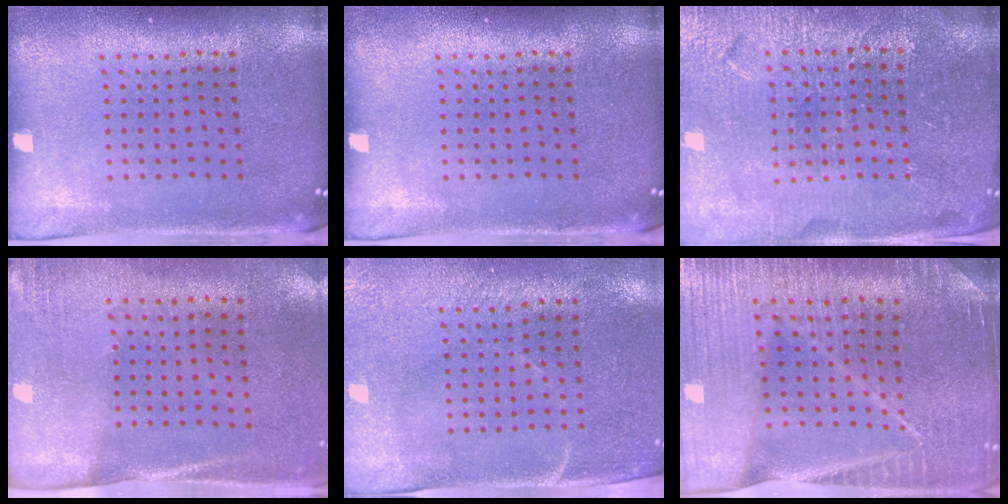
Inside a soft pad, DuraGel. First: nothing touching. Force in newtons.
{"total": 0.0}
{"total": 4.3, "press": 4.1, "slide": 1.3}
{"total": 2.6, "press": 2.3, "slide": 1.3}
{"total": 2.9, "press": 2.5, "slide": 1.4}
{"total": 3.9, "press": 3.8, "slide": 0.9}